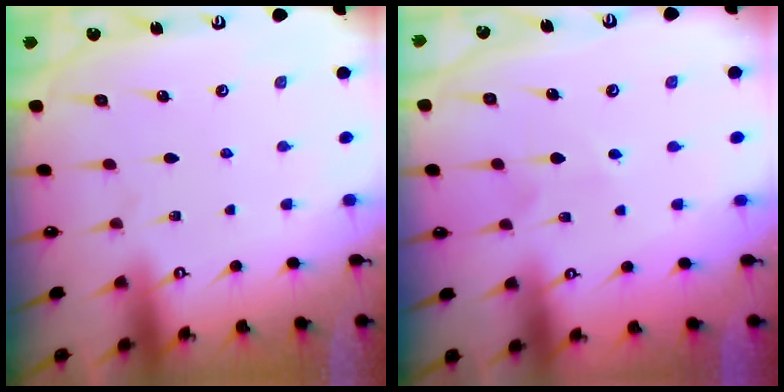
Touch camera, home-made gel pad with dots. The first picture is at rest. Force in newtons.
{"total": 4.3, "press": 4.3, "slide": 0.5}